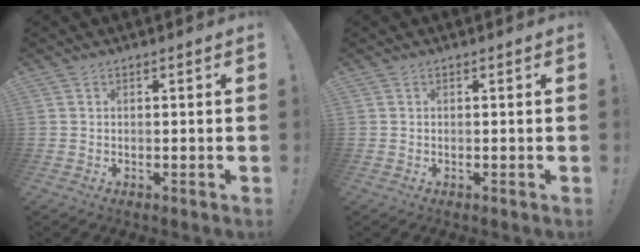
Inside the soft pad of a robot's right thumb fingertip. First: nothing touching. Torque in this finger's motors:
{"motor_torque": [0.00, 0.00, 0.02, -0.02, 0.00]}